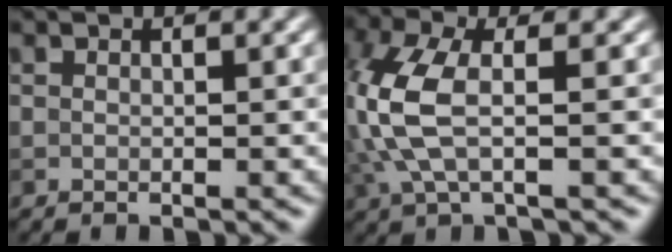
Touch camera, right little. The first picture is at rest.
{"total": 5.9, "force": [-0.2, 2.5, 5.3], "torque": [-0.143, 0.003, -0.005]}